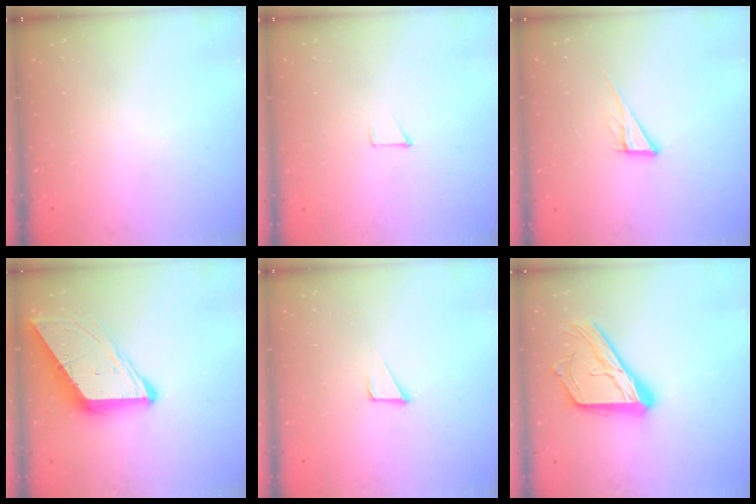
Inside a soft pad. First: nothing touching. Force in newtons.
{"total": 2.9, "press": 2.8, "slide": 0.3}
{"total": 6.6, "press": 6.6, "slide": 0.3}
{"total": 10.3, "press": 10.3, "slide": 0.9}
{"total": 2.1, "press": 2.1, "slide": 0.1}
{"total": 20.1, "press": 20.1, "slide": 1.7}